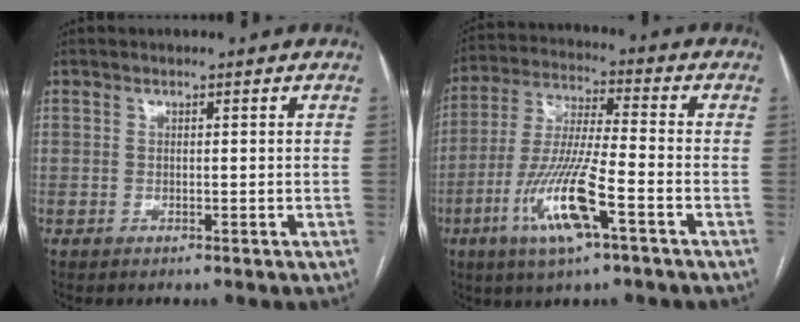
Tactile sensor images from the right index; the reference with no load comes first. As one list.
[{"total": 13.3, "force": [-5.7, 1.3, 12.0], "torque": [-0.248, -0.014, -0.107]}]